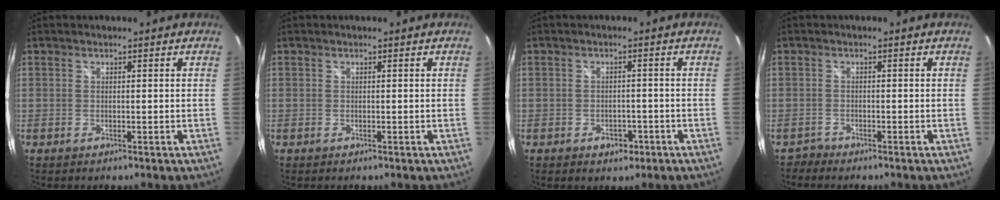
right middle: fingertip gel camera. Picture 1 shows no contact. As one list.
[{"total": 0.0}, {"total": 3.4, "force": [-1.7, 2.4, 1.7], "torque": [-0.032, 0.000, -0.016]}, {"total": 1.1, "force": [-1.0, 0.3, -0.4], "torque": [0.008, 0.000, -0.022]}]